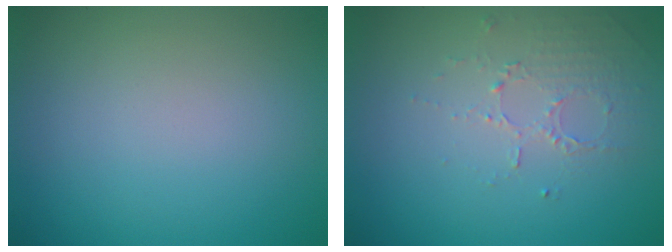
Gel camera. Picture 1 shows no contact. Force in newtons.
{"total": 1.6, "press": 1.0, "slide": 1.3}